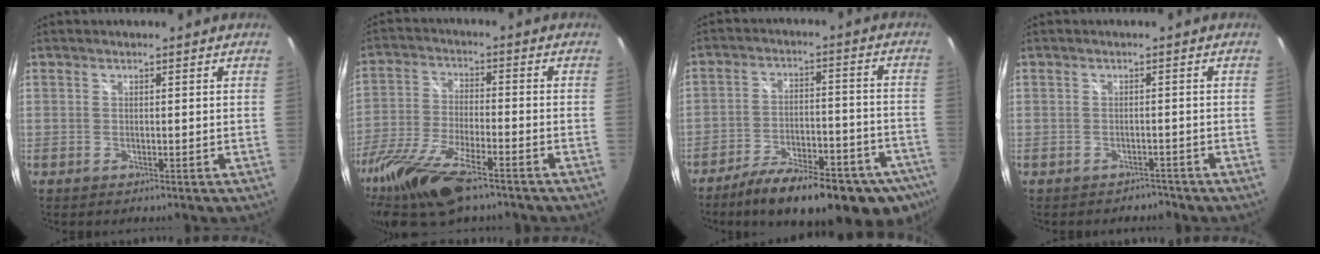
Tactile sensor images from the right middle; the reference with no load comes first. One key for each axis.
{"total": 17.2, "fx": -12.3, "fy": 4.6, "fz": 11.1, "tx": -0.245, "ty": -0.048, "tz": -0.232}
{"total": 23.1, "fx": -16.7, "fy": 7.4, "fz": 14.1, "tx": -0.224, "ty": -0.036, "tz": -0.225}
{"total": 2.4, "fx": -2.0, "fy": 1.3, "fz": -0.1, "tx": 0.002, "ty": 0.002, "tz": -0.028}